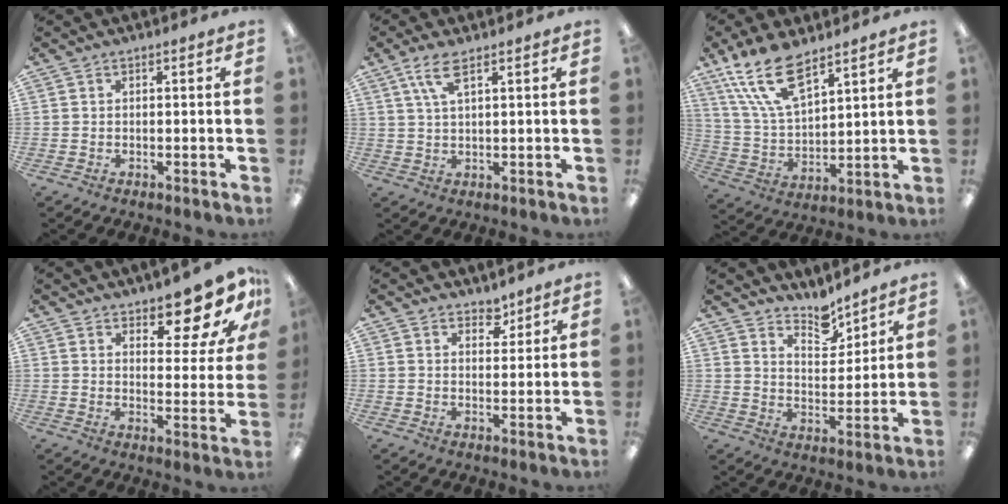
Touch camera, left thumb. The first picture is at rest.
{"total": 6.2, "force": [3.7, 1.8, 4.7], "torque": [-0.103, 0.003, 0.065]}
{"total": 16.1, "force": [10.8, 6.9, 9.7], "torque": [-0.211, -0.040, 0.194]}
{"total": 11.4, "force": [9.4, 3.7, 5.3], "torque": [-0.062, -0.072, 0.165]}
{"total": 4.1, "force": [3.5, 2.0, 0.9], "torque": [0.000, -0.023, 0.061]}
{"total": 8.2, "force": [7.3, 2.9, 2.2], "torque": [-0.019, -0.058, 0.130]}